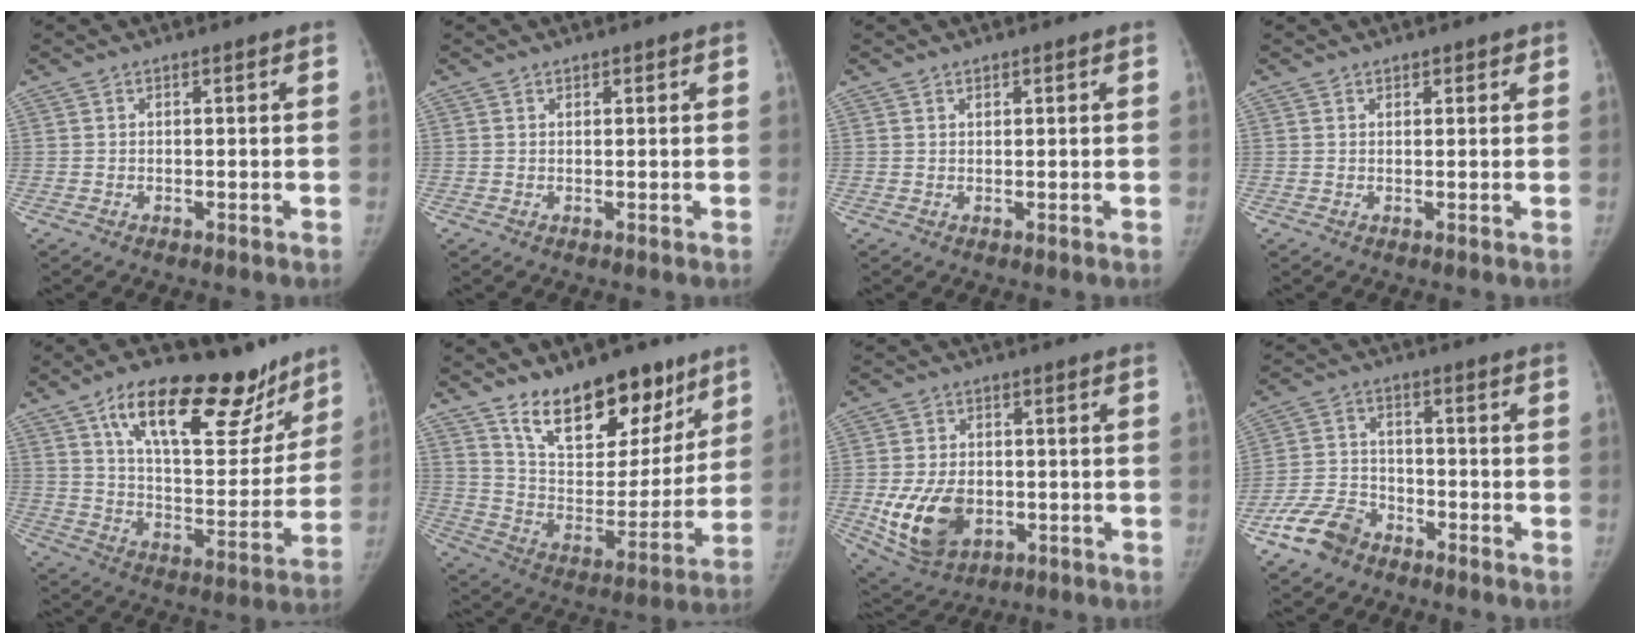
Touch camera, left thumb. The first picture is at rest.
{"total": 0.6, "force": [0.5, 0.3, 0.2], "torque": [0.003, -0.003, 0.004]}
{"total": 0.8, "force": [0.5, 0.5, 0.3], "torque": [0.000, -0.004, 0.007]}
{"total": 1.5, "force": [1.1, 0.9, 0.5], "torque": [0.009, -0.004, 0.010]}
{"total": 26.0, "force": [16.5, 11.0, 16.8], "torque": [-0.201, -0.050, 0.256]}
{"total": 21.4, "force": [14.3, 10.9, 11.6], "torque": [-0.119, -0.082, 0.235]}
{"total": 12.8, "force": [-2.7, 8.9, 8.8], "torque": [-0.140, -0.001, -0.031]}
{"total": 8.5, "force": [-6.0, 5.2, 3.2], "torque": [-0.062, 0.027, -0.120]}